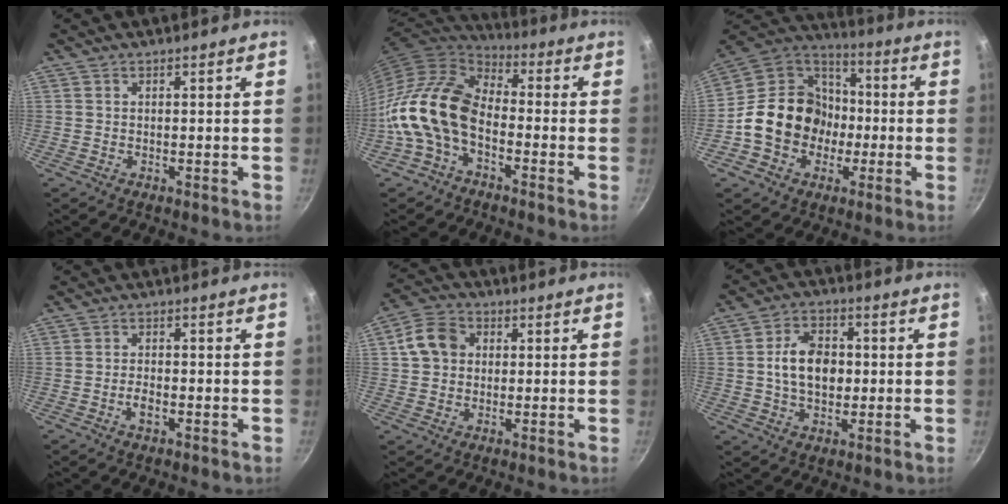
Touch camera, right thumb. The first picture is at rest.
{"total": 14.8, "force": [-4.4, 9.3, 10.6], "torque": [-0.181, 0.047, -0.107]}
{"total": 18.4, "force": [-3.0, 15.7, 9.1], "torque": [-0.126, 0.051, -0.058]}
{"total": 2.7, "force": [-1.1, 1.2, 2.1], "torque": [-0.039, 0.010, -0.022]}
{"total": 9.7, "force": [1.7, 8.3, 4.8], "torque": [-0.062, 0.016, 0.015]}
{"total": 9.8, "force": [0.2, 6.9, 7.1], "torque": [-0.100, 0.012, -0.002]}